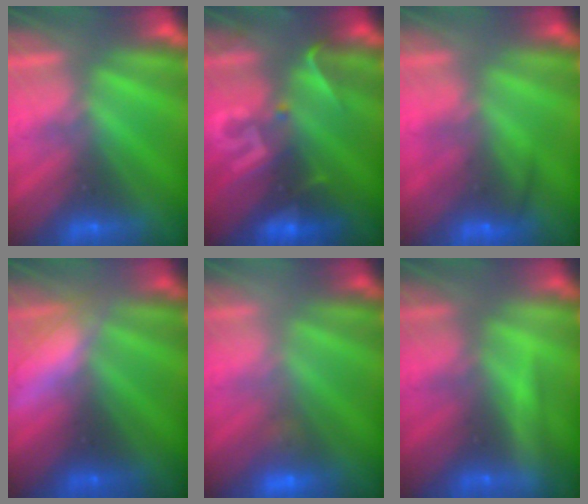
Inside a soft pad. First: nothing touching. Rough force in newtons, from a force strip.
{"total": 2.9}
{"total": 2.4}
{"total": 2.9}
{"total": 2.2}
{"total": 2.2}